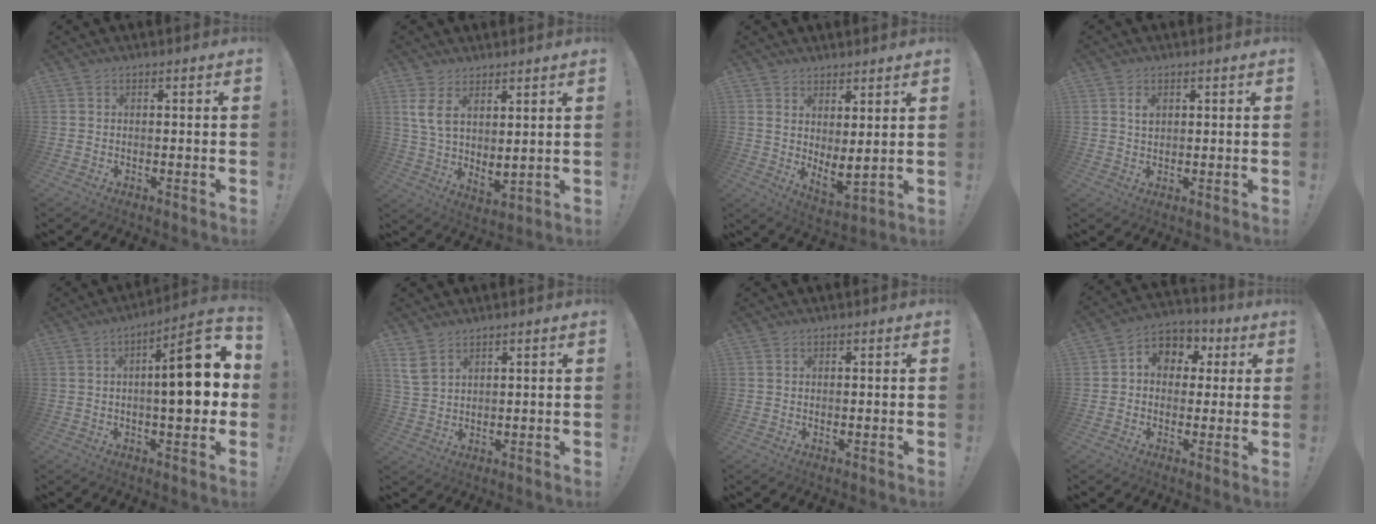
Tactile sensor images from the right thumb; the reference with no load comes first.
{"total": 7.3, "force": [5.4, 2.4, 4.3], "torque": [-0.082, -0.037, 0.103]}
{"total": 4.8, "force": [3.1, 0.6, 3.7], "torque": [-0.050, -0.045, 0.057]}
{"total": 2.4, "force": [0.9, 1.5, 1.7], "torque": [-0.027, -0.001, 0.014]}
{"total": 15.8, "force": [1.0, 4.9, 15.0], "torque": [-0.189, -0.006, 0.003]}
{"total": 5.0, "force": [3.6, 2.2, 2.7], "torque": [-0.054, -0.013, 0.072]}
{"total": 0.5, "force": [0.4, 0.1, 0.4], "torque": [-0.006, 0.000, 0.006]}
{"total": 7.9, "force": [1.1, 7.0, 3.5], "torque": [-0.048, 0.001, 0.027]}